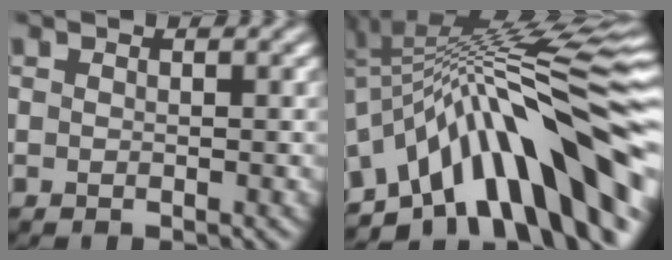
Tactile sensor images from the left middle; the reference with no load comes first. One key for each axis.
{"total": 14.9, "fx": -3.8, "fy": 5.0, "fz": 13.5, "tx": -0.187, "ty": 0.040, "tz": -0.068}